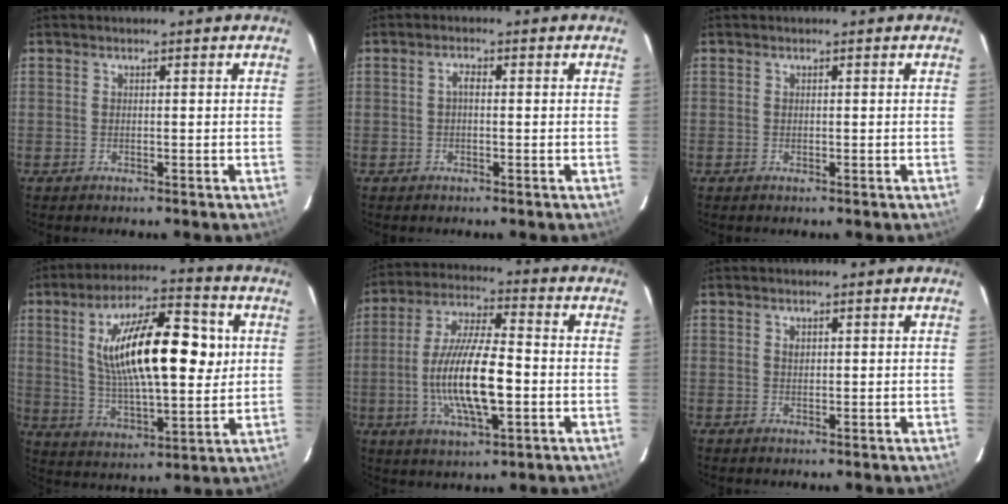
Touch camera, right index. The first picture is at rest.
{"total": 1.4, "force": [-0.1, 0.6, 1.2], "torque": [-0.023, 0.008, -0.004]}
{"total": 0.0}
{"total": 20.1, "force": [4.0, 7.3, 18.2], "torque": [-0.319, 0.020, 0.073]}
{"total": 15.2, "force": [-2.9, 4.2, 14.3], "torque": [-0.283, -0.006, -0.053]}
{"total": 0.9, "force": [0.3, 0.6, 0.5], "torque": [-0.007, 0.003, 0.007]}